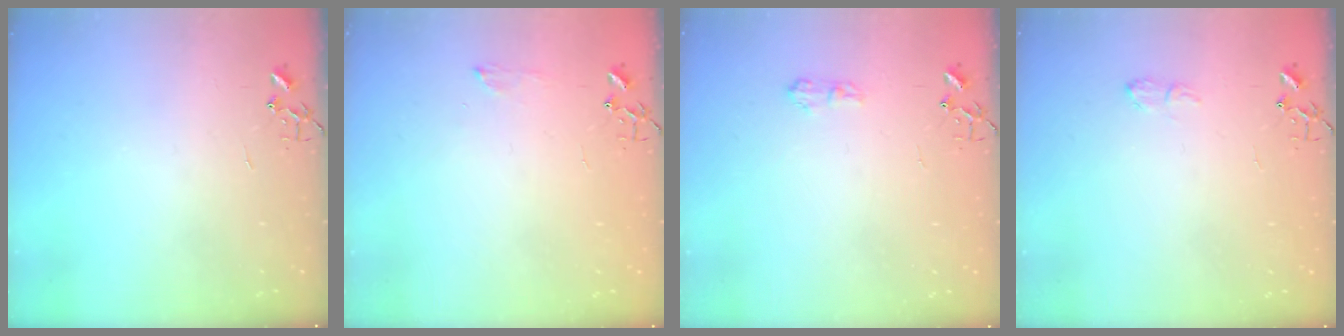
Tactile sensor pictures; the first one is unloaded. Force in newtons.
{"total": 5.6, "press": 5.6, "slide": 0.7}
{"total": 5.8, "press": 5.8, "slide": 0.8}
{"total": 5.8, "press": 5.7, "slide": 0.7}